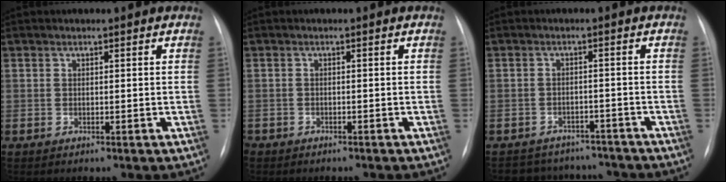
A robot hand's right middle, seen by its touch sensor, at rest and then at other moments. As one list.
[{"total": 3.5, "force": [-2.9, 1.7, 1.0], "torque": [-0.015, -0.002, -0.039]}, {"total": 9.5, "force": [-8.5, 4.0, 0.9], "torque": [-0.008, 0.020, -0.104]}]